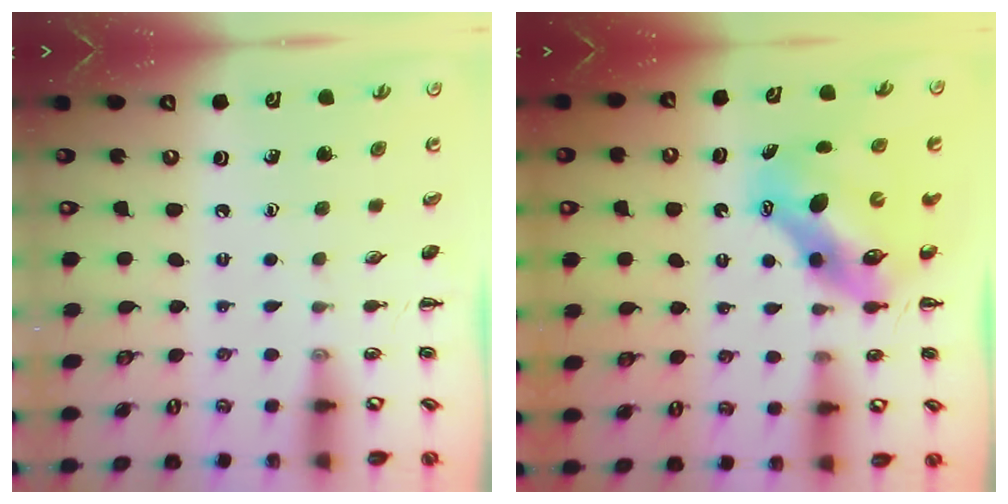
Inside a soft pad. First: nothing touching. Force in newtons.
{"total": 8.9, "press": 8.6, "slide": 2.3}